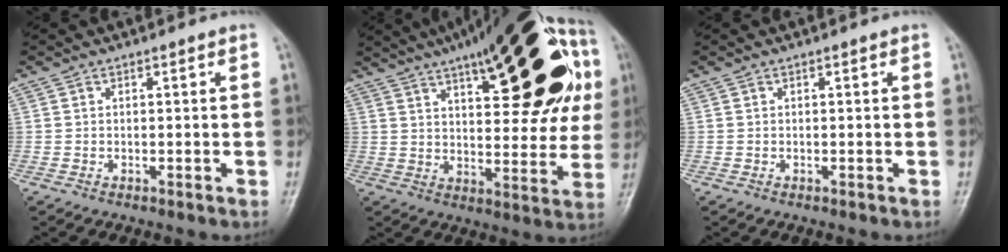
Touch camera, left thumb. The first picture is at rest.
{"total": 32.1, "force": [12.5, 12.3, 26.9], "torque": [-0.346, 0.028, 0.180]}
{"total": 0.0}